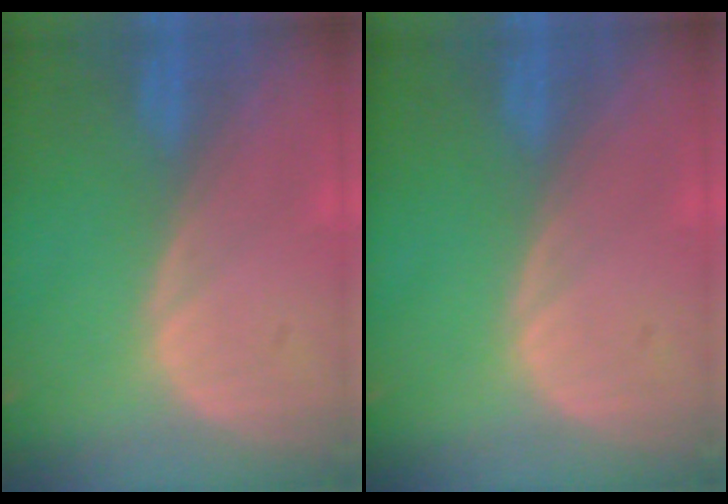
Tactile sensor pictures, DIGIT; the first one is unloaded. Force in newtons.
{"total": 0.0}